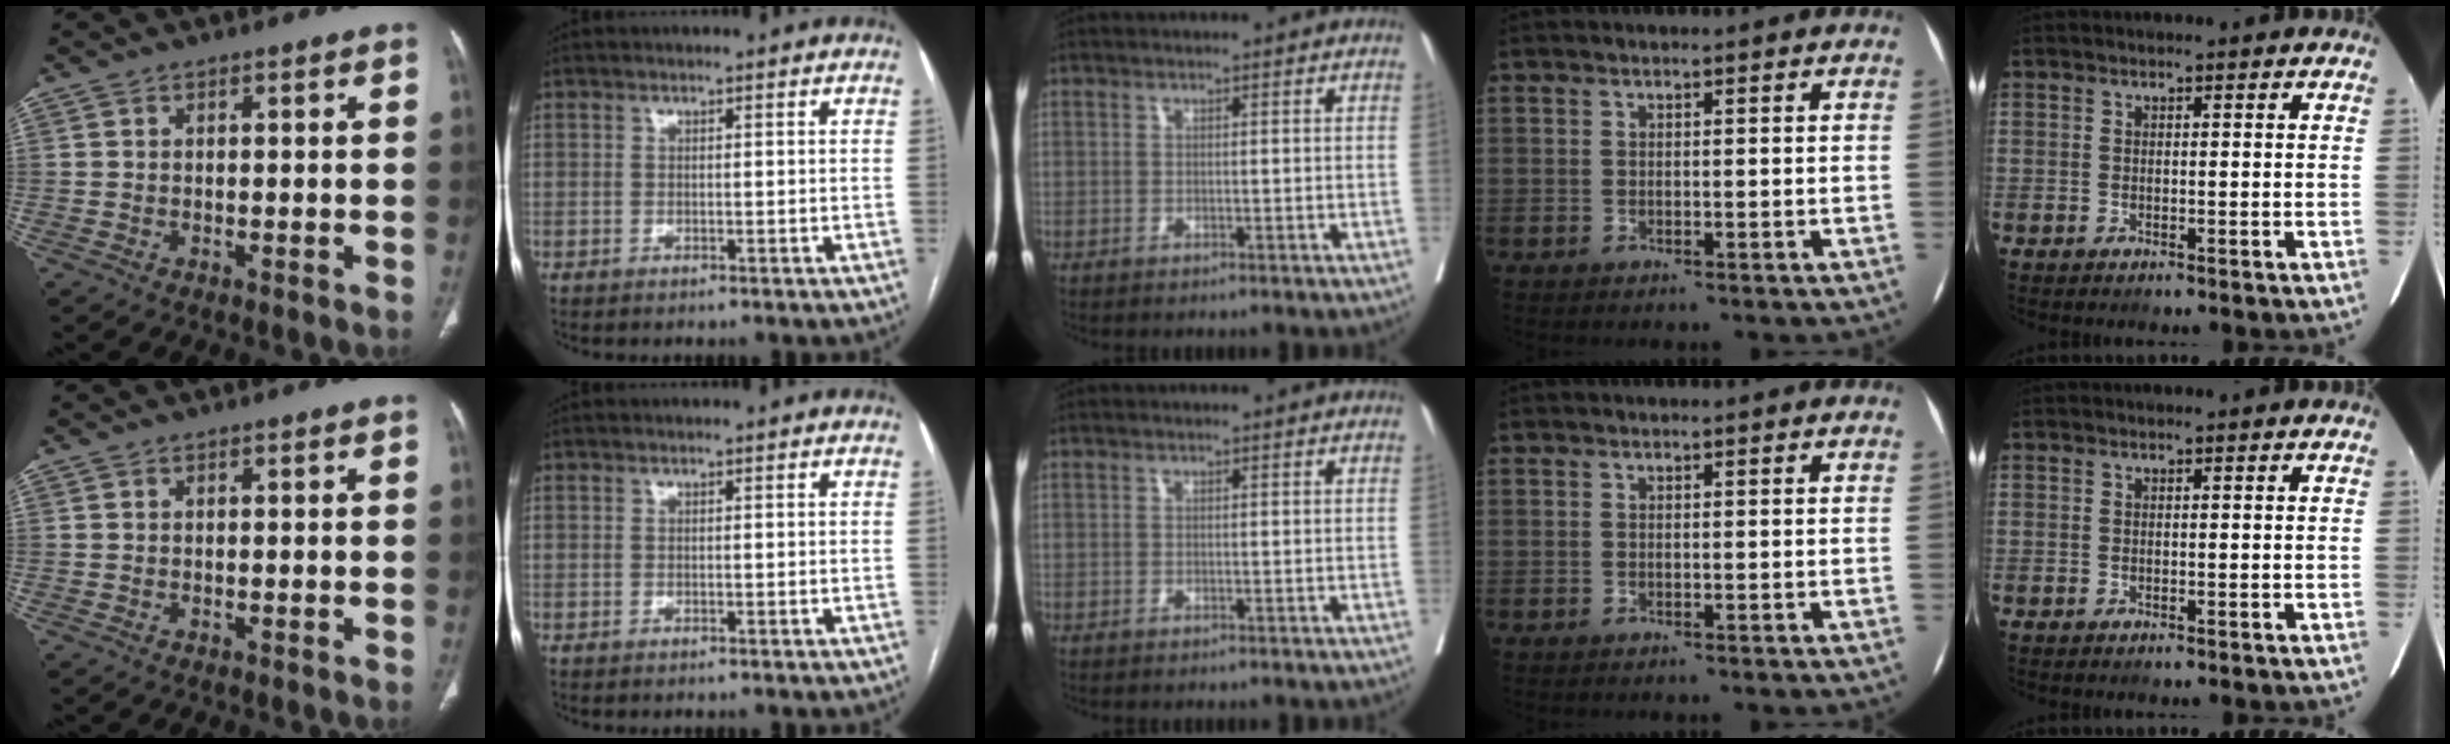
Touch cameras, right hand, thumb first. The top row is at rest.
{}